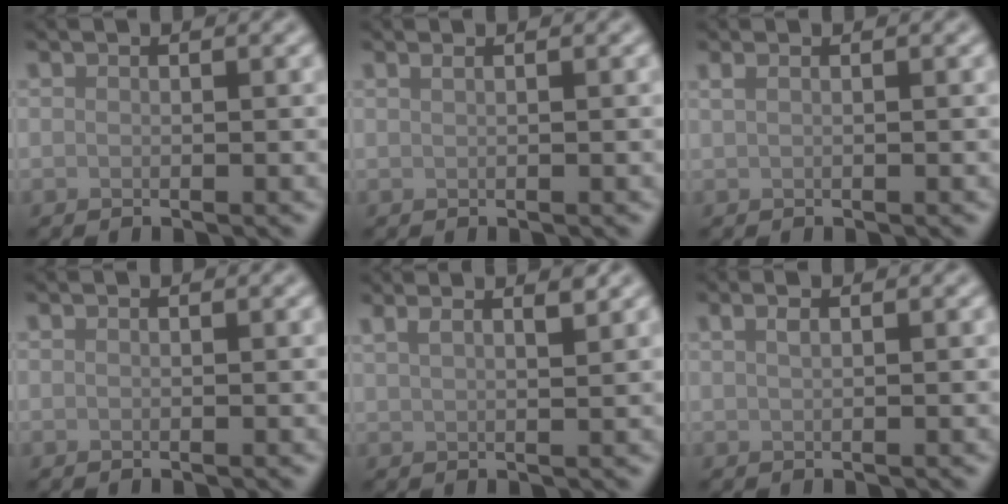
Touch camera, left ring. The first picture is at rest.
{"total": 0.9, "force": [0.5, 0.4, 0.6], "torque": [-0.006, -0.001, 0.003]}
{"total": 1.0, "force": [0.5, 0.5, 0.8], "torque": [-0.015, 0.001, 0.007]}
{"total": 0.0}
{"total": 4.2, "force": [2.8, 1.5, 2.7], "torque": [-0.015, 0.023, 0.012]}
{"total": 1.3, "force": [0.8, 0.4, 0.9], "torque": [-0.017, 0.004, 0.012]}